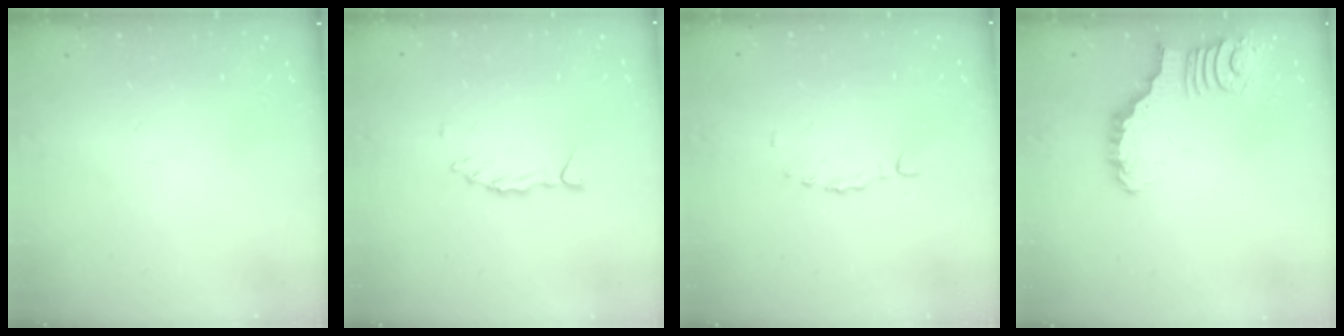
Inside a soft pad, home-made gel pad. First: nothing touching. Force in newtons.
{"total": 1.4, "press": 1.4, "slide": 0.3}
{"total": 0.6, "press": 0.5, "slide": 0.3}
{"total": 2.8, "press": 2.8, "slide": 0.3}